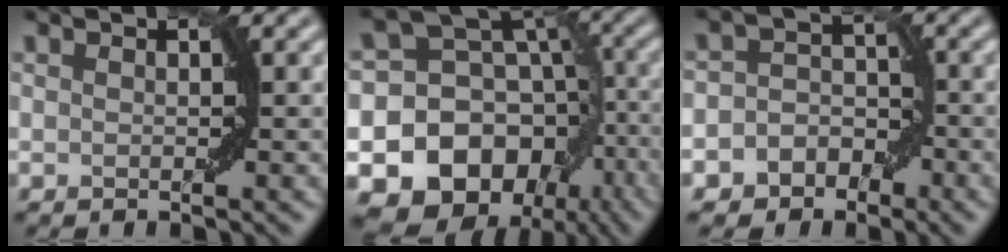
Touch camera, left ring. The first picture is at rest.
{"total": 16.5, "force": [-7.4, 13.1, 6.6], "torque": [-0.097, -0.014, -0.116]}
{"total": 4.7, "force": [-2.5, 3.8, 1.0], "torque": [0.023, 0.014, -0.059]}